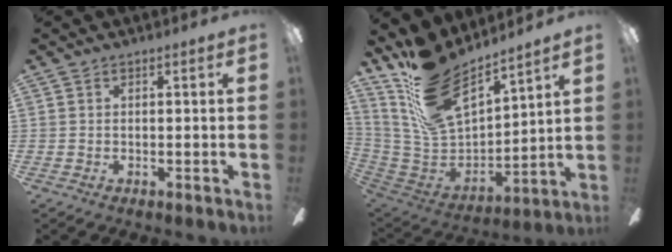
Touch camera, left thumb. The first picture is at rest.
{"total": 19.1, "force": [14.7, 7.7, 9.5], "torque": [-0.211, -0.109, 0.268]}